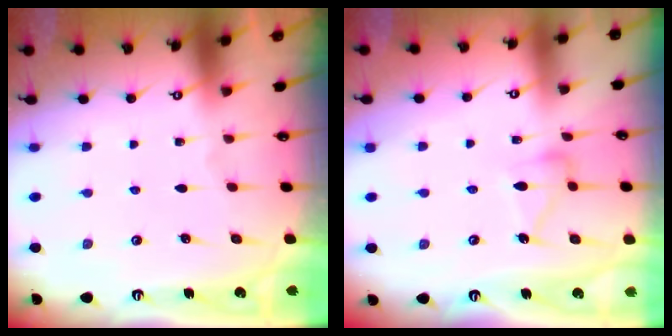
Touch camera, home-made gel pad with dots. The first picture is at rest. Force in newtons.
{"total": 9.5, "press": 9.5, "slide": 0.5}